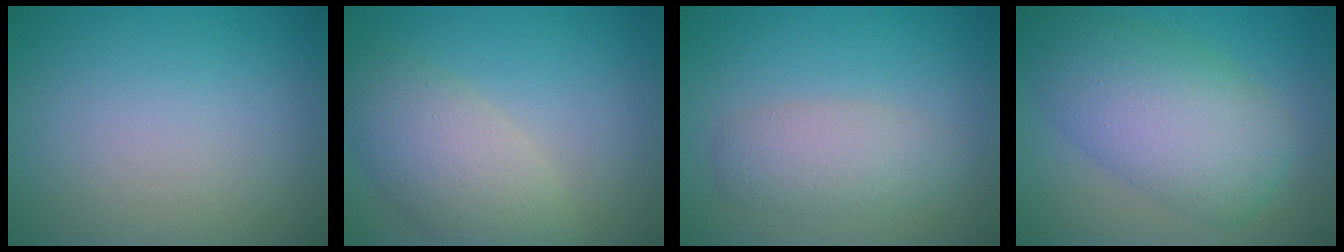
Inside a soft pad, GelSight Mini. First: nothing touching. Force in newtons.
{"total": 5.5, "press": 5.5, "slide": 0.4}
{"total": 3.0, "press": 3.0, "slide": 0.2}
{"total": 8.5, "press": 8.5, "slide": 0.4}